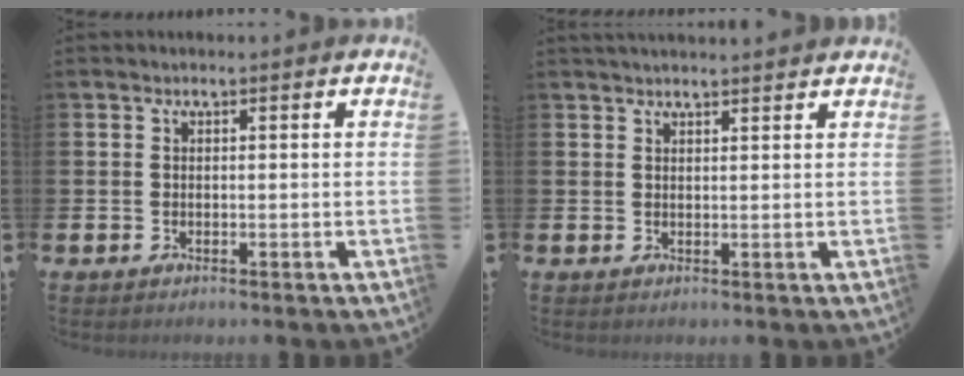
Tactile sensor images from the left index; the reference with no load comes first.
{"total": 1.8, "force": [1.8, 0.0, 0.2], "torque": [-0.001, -0.008, 0.031]}